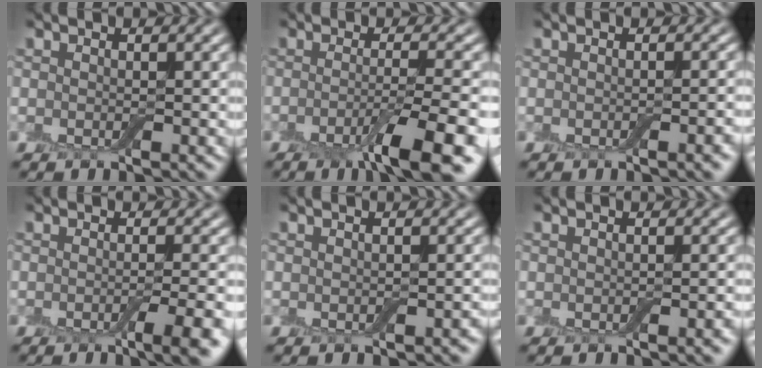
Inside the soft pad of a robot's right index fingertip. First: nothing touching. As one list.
[{"total": 6.9, "force": [-3.4, 1.0, 5.9], "torque": [-0.084, -0.005, -0.059]}, {"total": 1.7, "force": [-0.7, 0.3, 1.5], "torque": [-0.013, 0.001, -0.007]}, {"total": 5.0, "force": [-2.2, 1.0, 4.3], "torque": [-0.053, -0.003, -0.032]}, {"total": 0.7, "force": [-0.5, 0.2, 0.5], "torque": [-0.010, -0.001, -0.003]}, {"total": 1.4, "force": [-0.6, 0.2, 1.3], "torque": [-0.013, 0.000, -0.006]}]